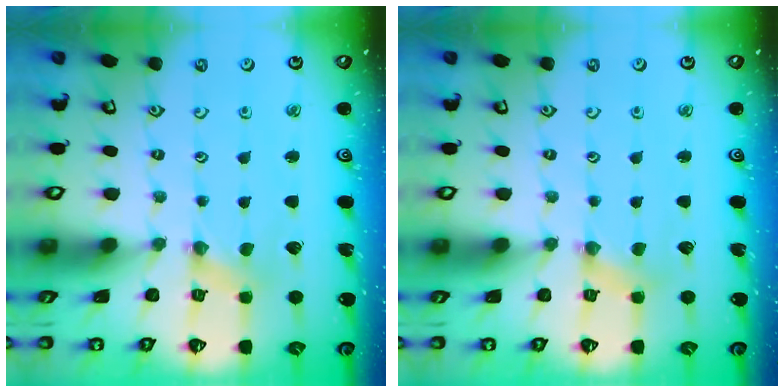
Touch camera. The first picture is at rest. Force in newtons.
{"total": 1.2, "press": 1.1, "slide": 0.3}